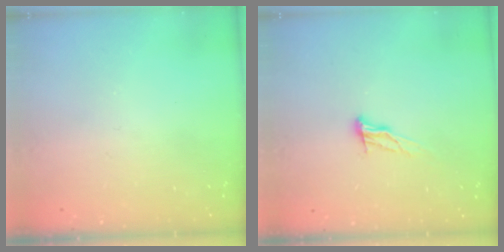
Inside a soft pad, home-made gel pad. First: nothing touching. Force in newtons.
{"total": 8.7, "press": 8.4, "slide": 2.4}